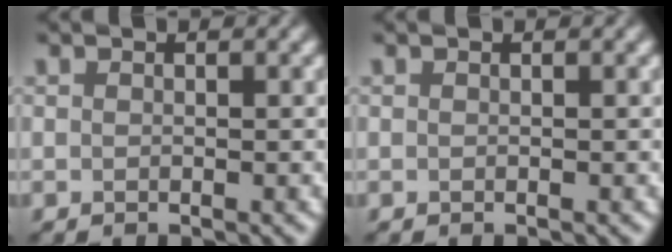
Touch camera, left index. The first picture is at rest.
{"total": 0.0}